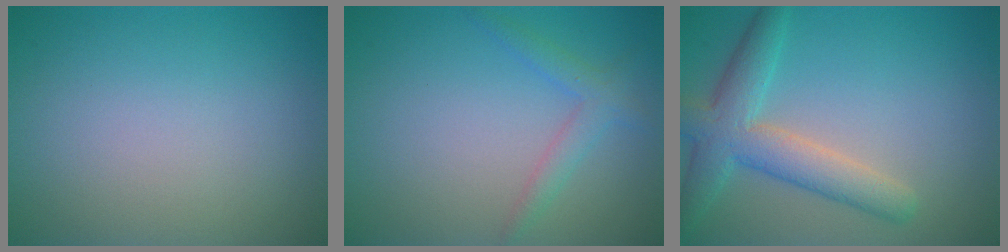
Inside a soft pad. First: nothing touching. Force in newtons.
{"total": 2.0, "press": 2.0, "slide": 0.1}
{"total": 5.2, "press": 5.2, "slide": 0.2}